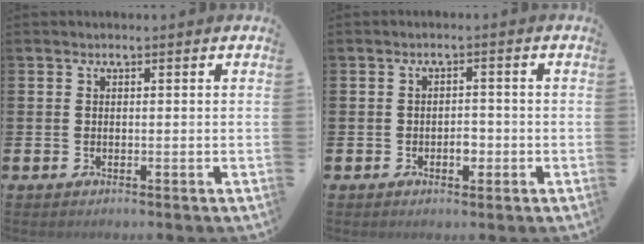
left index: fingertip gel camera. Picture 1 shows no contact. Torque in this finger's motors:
{"motor_torque": [0.08, 0.07, 0.01, 0.03]}